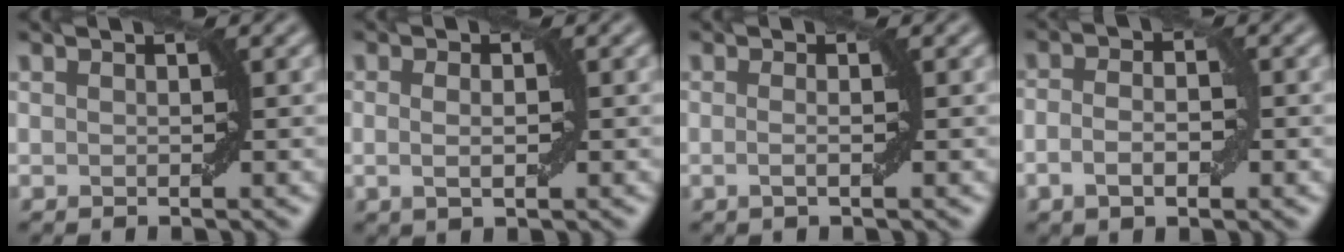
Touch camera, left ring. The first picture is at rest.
{"total": 1.7, "force": [0.0, 0.6, 1.6], "torque": [-0.031, 0.001, 0.000]}
{"total": 1.4, "force": [-0.2, 0.3, 1.3], "torque": [-0.021, -0.003, -0.009]}
{"total": 3.1, "force": [-0.8, 1.5, 2.6], "torque": [-0.045, 0.000, -0.016]}